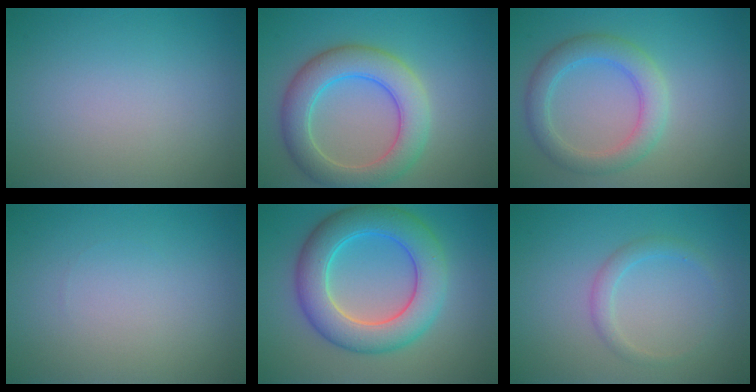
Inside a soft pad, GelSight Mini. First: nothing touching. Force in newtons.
{"total": 6.2, "press": 6.1, "slide": 0.5}
{"total": 3.0, "press": 3.0, "slide": 0.2}
{"total": 0.0}
{"total": 7.7, "press": 7.7, "slide": 0.3}
{"total": 1.6, "press": 1.6, "slide": 0.1}